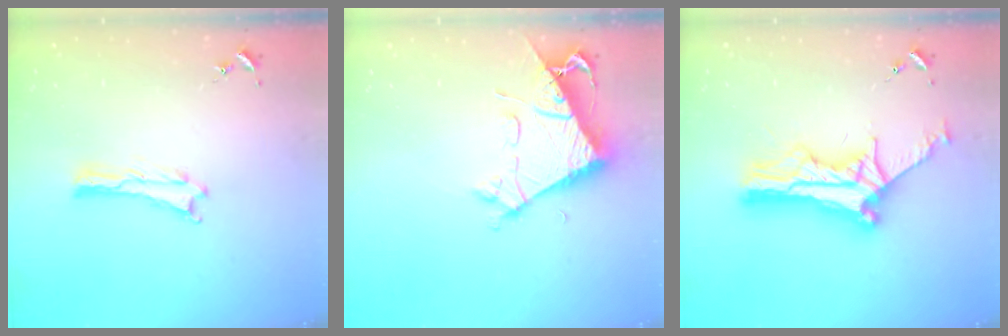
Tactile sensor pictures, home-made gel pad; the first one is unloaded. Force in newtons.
{"total": 6.8, "press": 6.7, "slide": 0.6}
{"total": 12.0, "press": 12.0, "slide": 0.8}